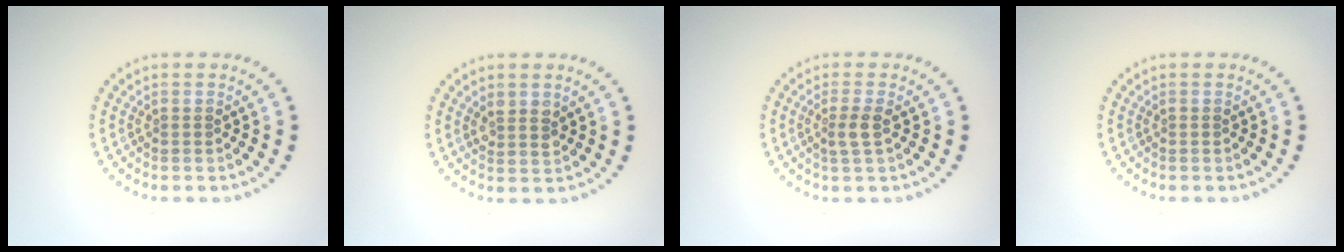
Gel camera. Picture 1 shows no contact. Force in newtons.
{"total": 1.6, "press": 1.5, "slide": 0.7}
{"total": 1.6, "press": 1.3, "slide": 0.9}
{"total": 0.0}